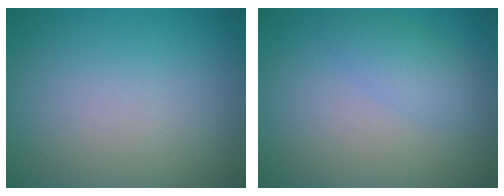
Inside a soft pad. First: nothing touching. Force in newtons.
{"total": 2.2, "press": 2.2, "slide": 0.0}